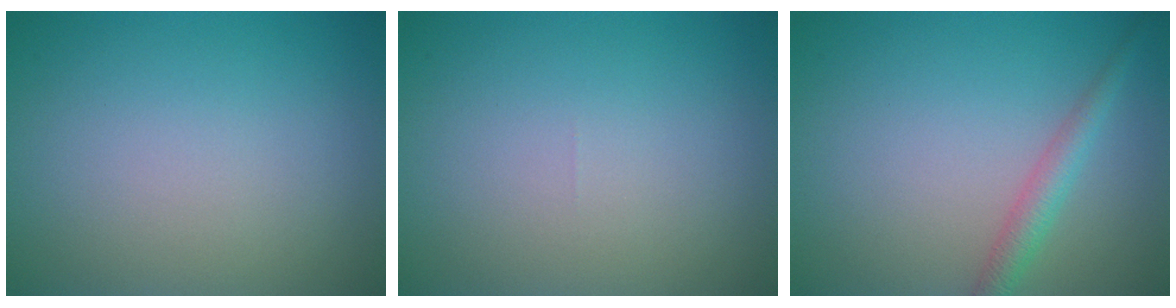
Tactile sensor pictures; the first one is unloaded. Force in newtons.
{"total": 0.0}
{"total": 2.2, "press": 2.2, "slide": 0.1}